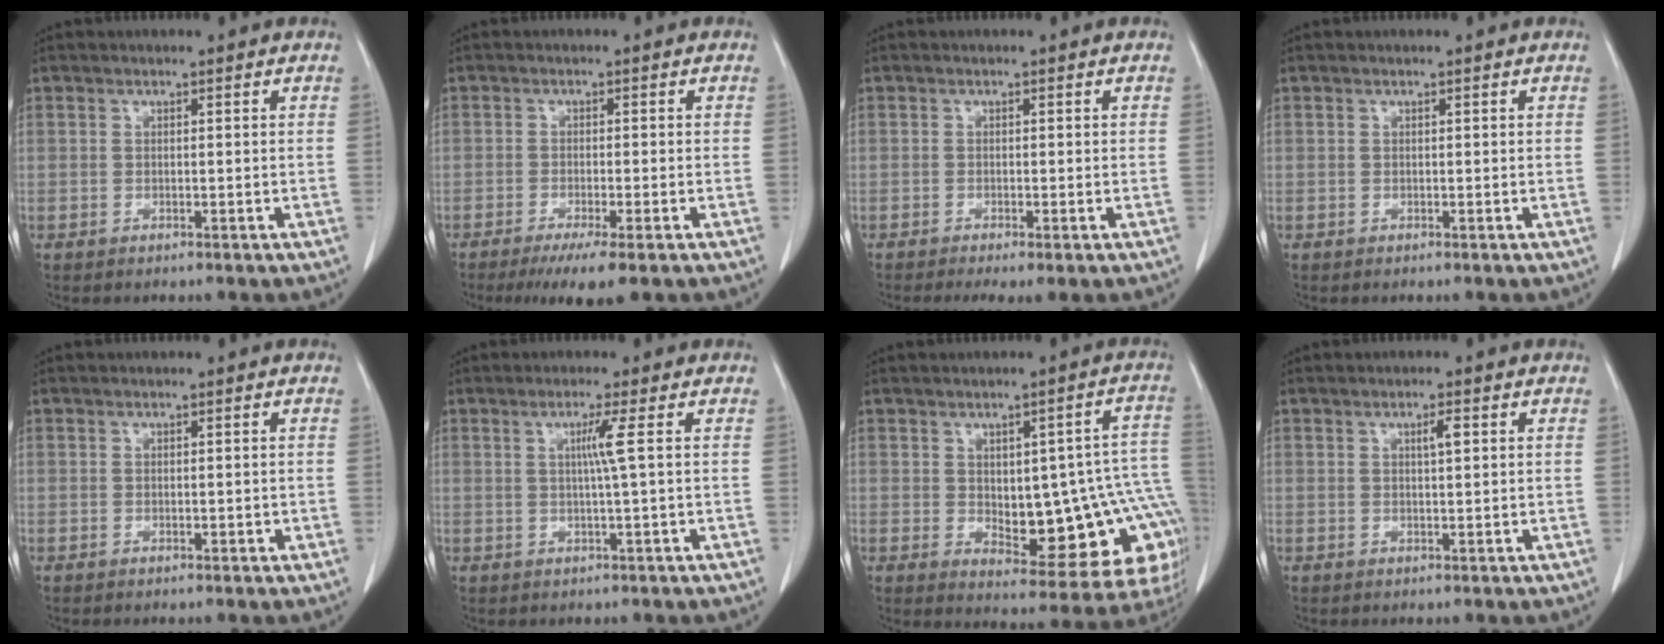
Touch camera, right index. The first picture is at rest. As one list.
[{"total": 5.7, "force": [-3.8, 0.1, 4.3], "torque": [-0.064, -0.013, -0.059]}, {"total": 3.1, "force": [-1.7, 0.6, 2.5], "torque": [-0.041, -0.011, -0.026]}, {"total": 0.0}, {"total": 0.7, "force": [-0.1, 0.4, 0.6], "torque": [-0.006, 0.002, 0.001]}, {"total": 3.0, "force": [0.6, -1.1, 2.7], "torque": [-0.052, -0.002, 0.012]}, {"total": 18.1, "force": [-2.1, 7.1, 16.5], "torque": [-0.135, 0.034, 0.001]}, {"total": 1.8, "force": [0.7, 0.3, 1.7], "torque": [-0.027, 0.002, 0.011]}]